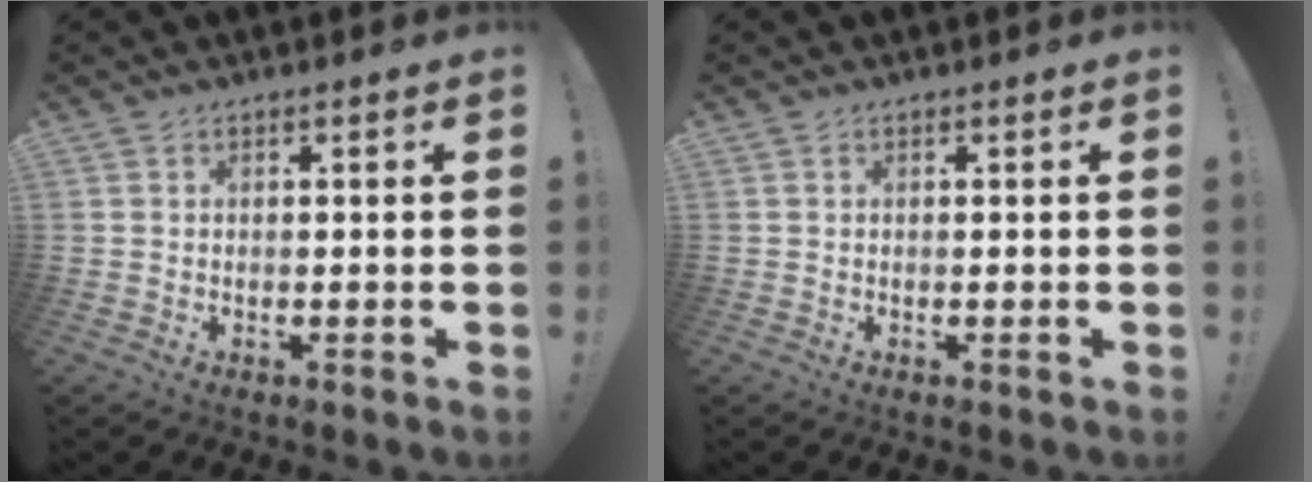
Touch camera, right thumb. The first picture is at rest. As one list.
[{"total": 0.0}]